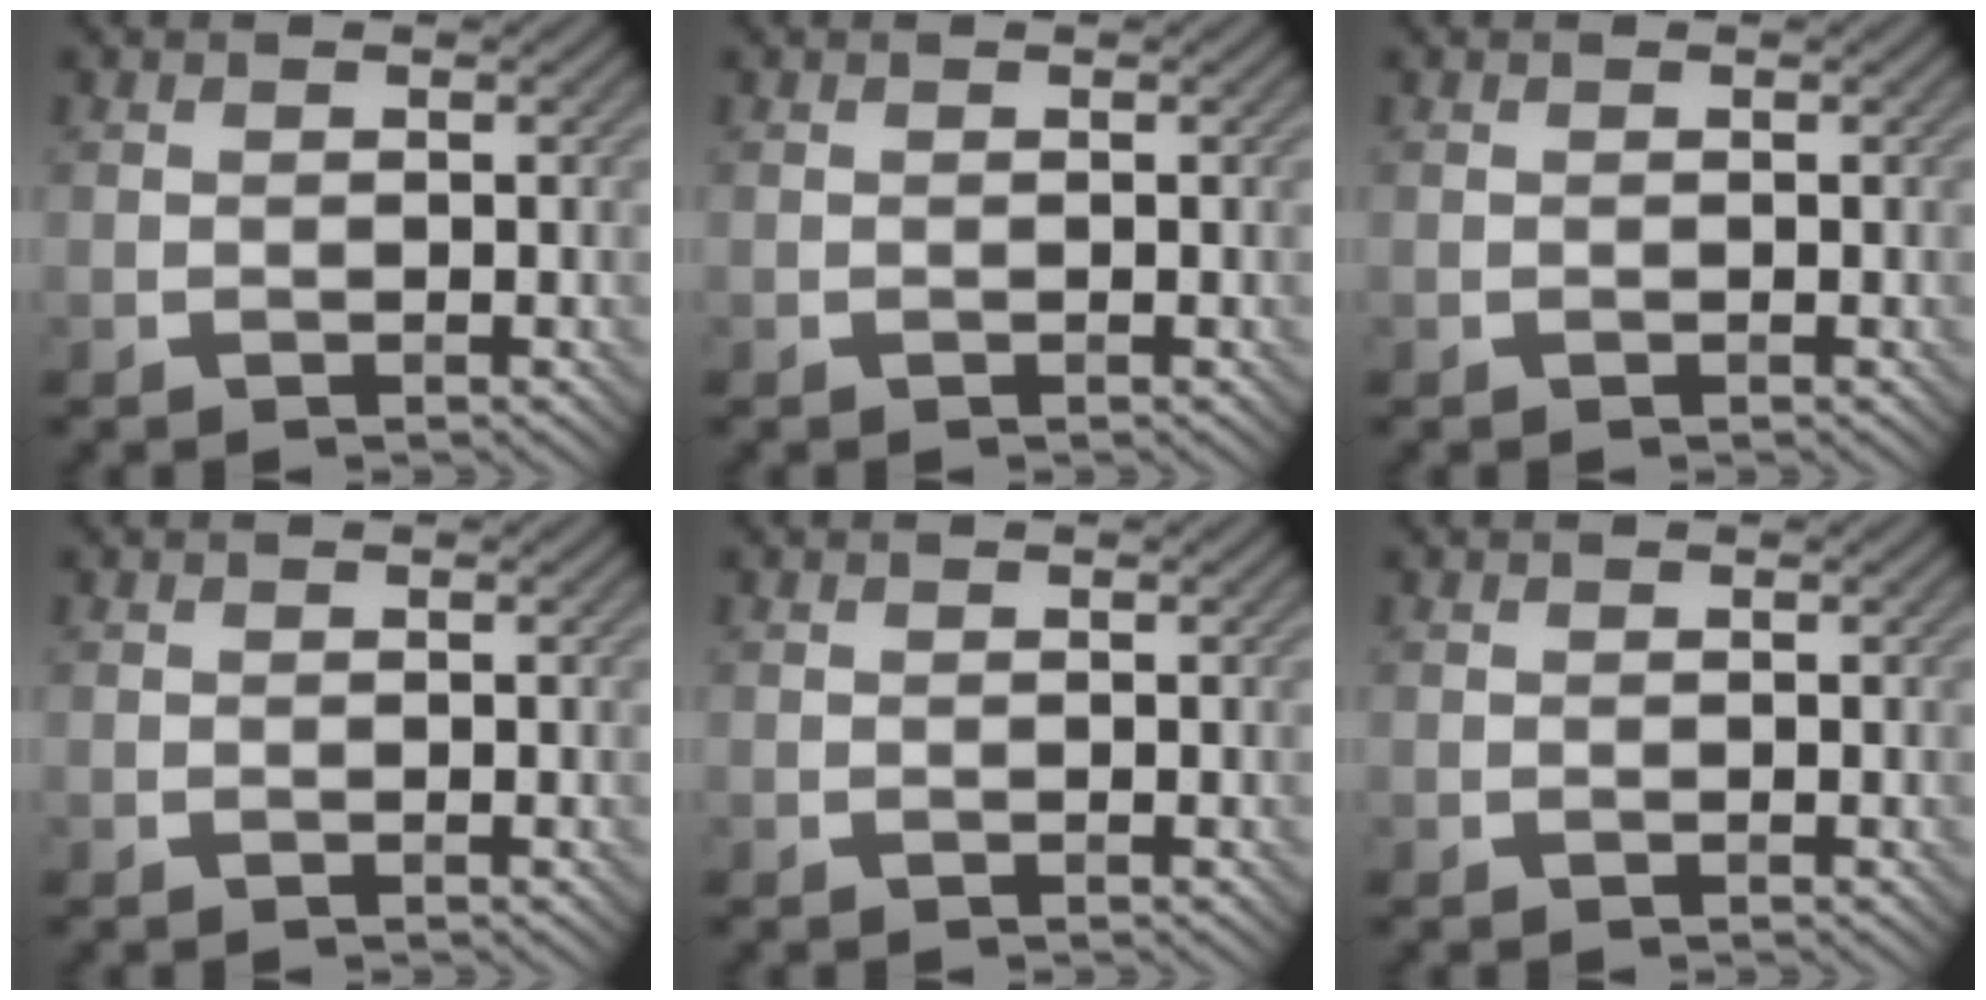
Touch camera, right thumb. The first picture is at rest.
{"total": 0.0}
{"total": 0.0}
{"total": 0.0}
{"total": 0.0}
{"total": 0.0}